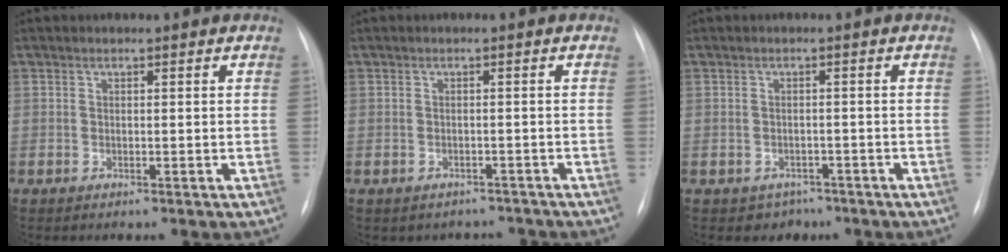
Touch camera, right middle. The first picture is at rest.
{"total": 4.4, "force": [-3.8, 2.2, -0.1], "torque": [0.008, 0.016, -0.043]}
{"total": 2.8, "force": [-1.8, 2.1, 0.0], "torque": [-0.002, 0.010, -0.020]}